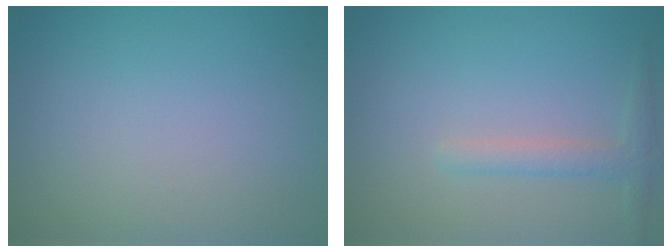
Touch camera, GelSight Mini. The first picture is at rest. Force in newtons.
{"total": 1.9, "press": 1.9, "slide": 0.1}